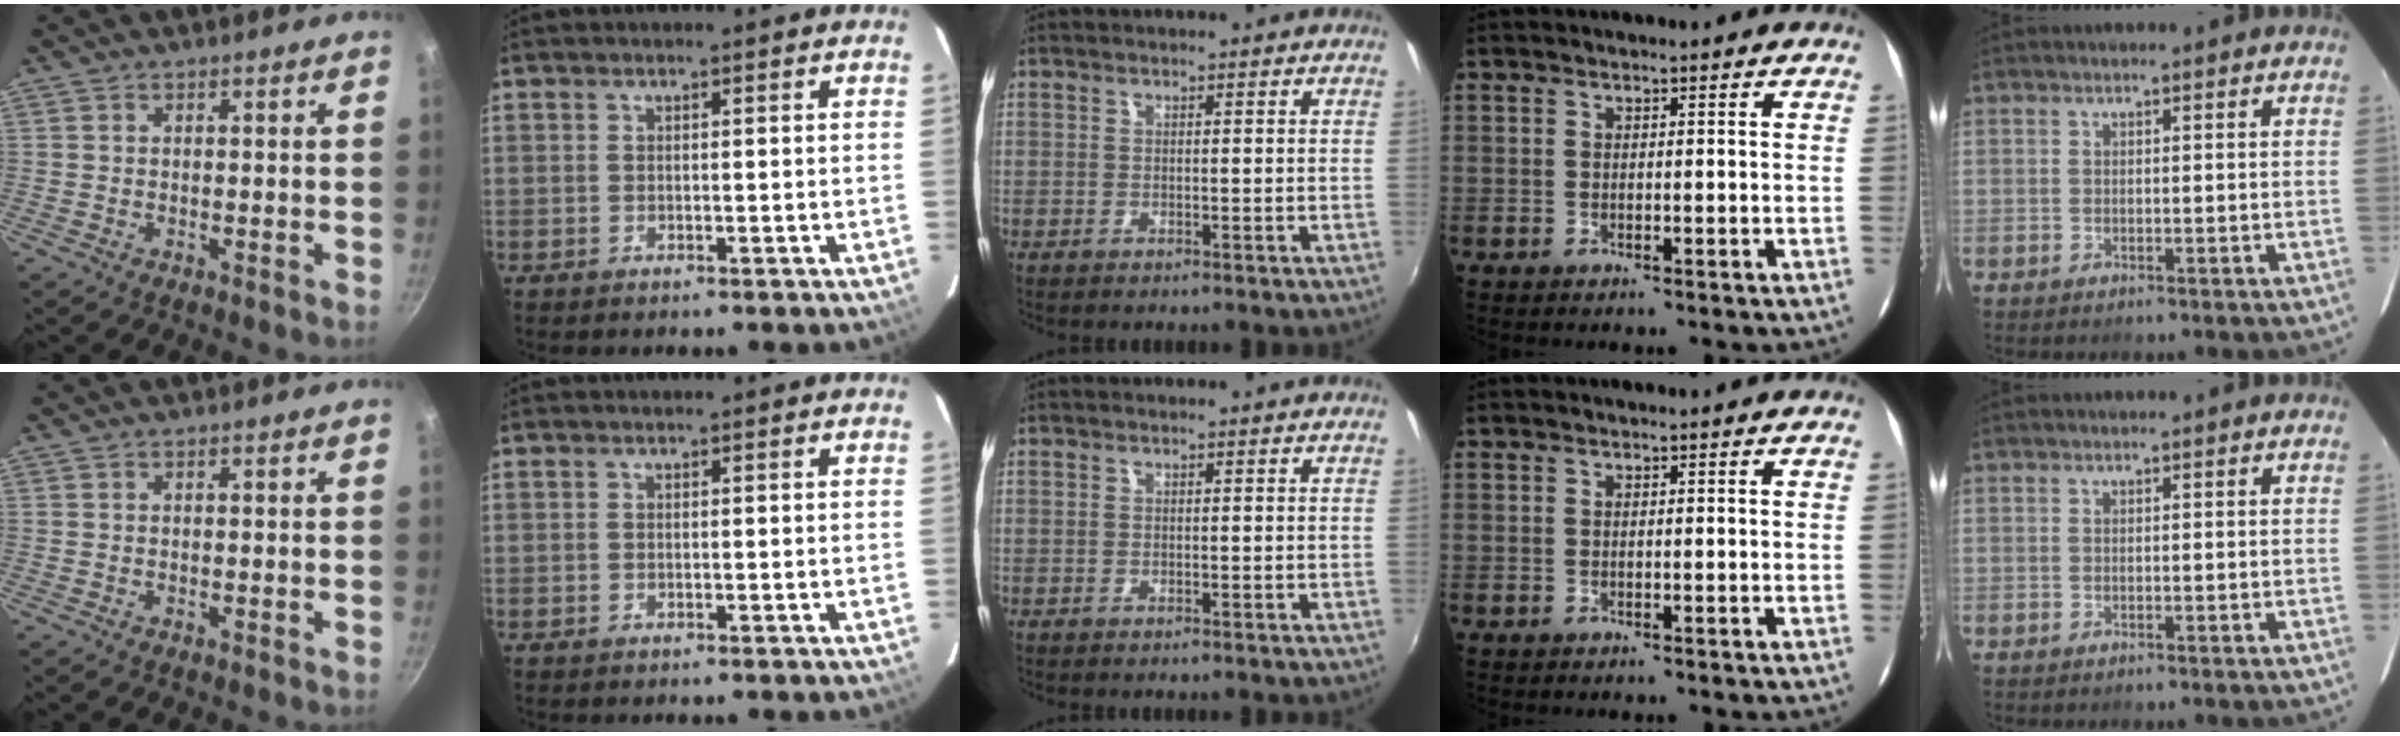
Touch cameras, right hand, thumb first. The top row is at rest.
{}